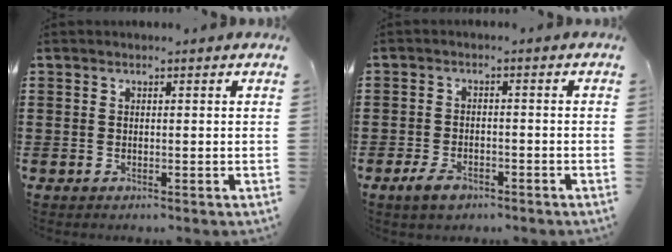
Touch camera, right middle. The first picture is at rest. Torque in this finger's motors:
{"motor_torque": [1.52, -0.18, 0.17, 0.04]}